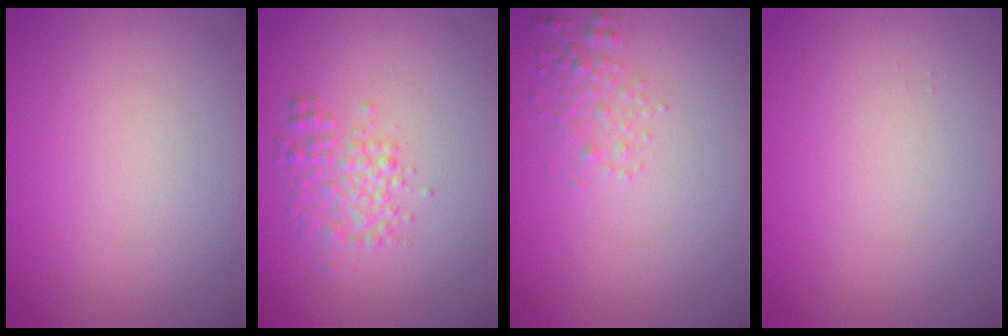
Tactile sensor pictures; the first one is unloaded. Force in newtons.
{"total": 2.5, "press": 2.5, "slide": 0.0}
{"total": 1.5, "press": 1.5, "slide": 0.0}
{"total": 0.0}